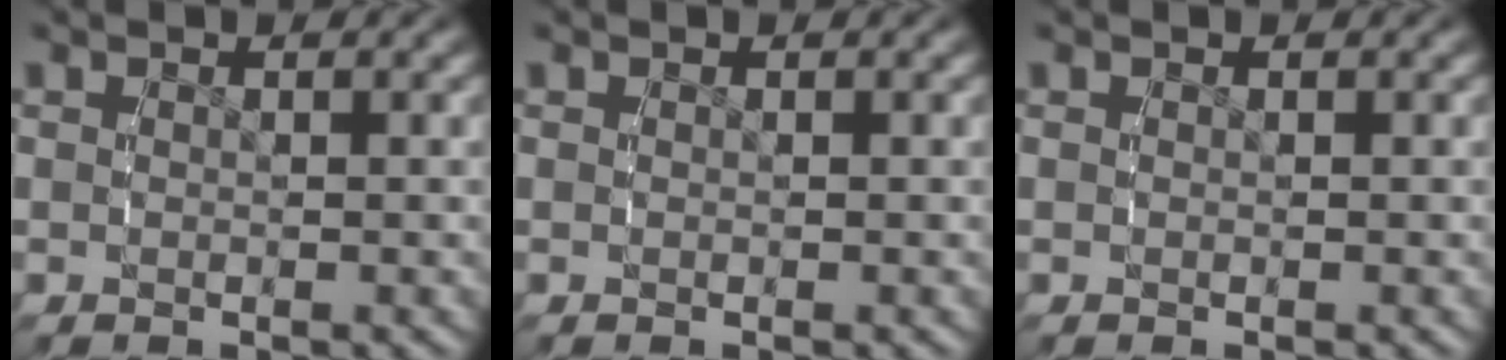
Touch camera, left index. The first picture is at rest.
{"total": 0.0}
{"total": 0.0}